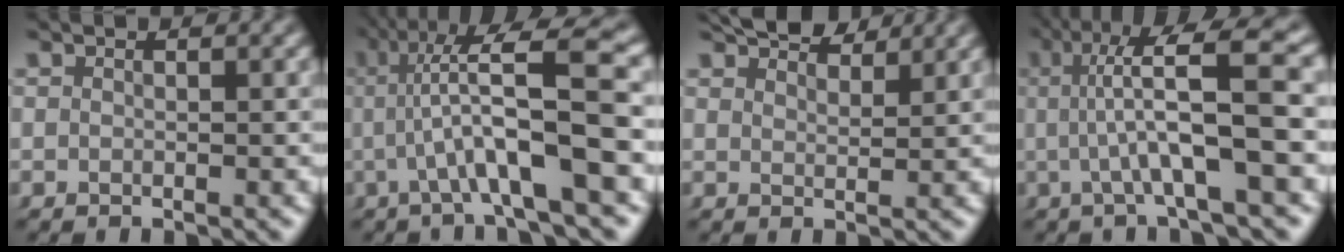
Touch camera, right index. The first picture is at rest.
{"total": 9.5, "force": [2.2, 2.6, 8.9], "torque": [-0.129, 0.027, 0.023]}
{"total": 4.8, "force": [4.3, 1.2, 1.9], "torque": [-0.020, 0.006, 0.068]}
{"total": 8.5, "force": [2.0, 2.1, 8.0], "torque": [-0.122, 0.026, 0.021]}